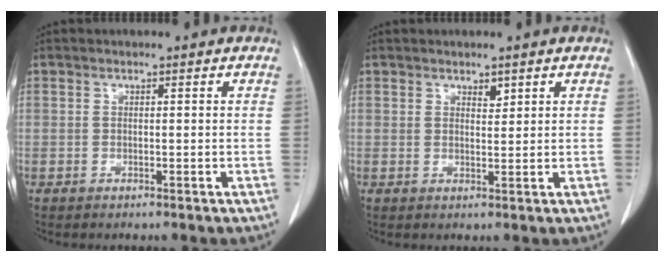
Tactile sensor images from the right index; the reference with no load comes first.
{"total": 1.8, "force": [1.1, 0.9, 1.0], "torque": [-0.018, -0.002, 0.023]}